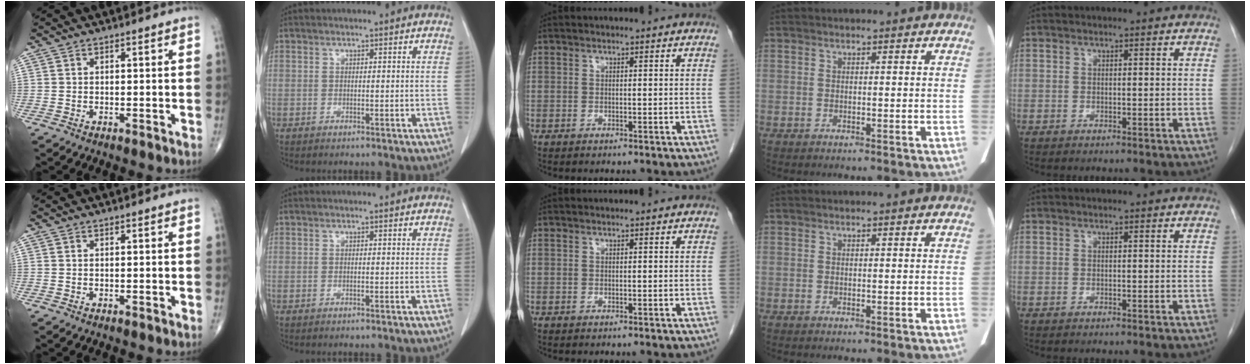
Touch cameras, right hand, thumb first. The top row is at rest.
{}